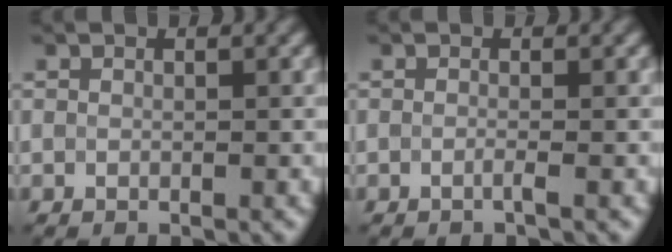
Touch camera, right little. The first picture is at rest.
{"total": 0.9, "force": [-0.8, -0.1, 0.1], "torque": [-0.001, -0.005, -0.015]}